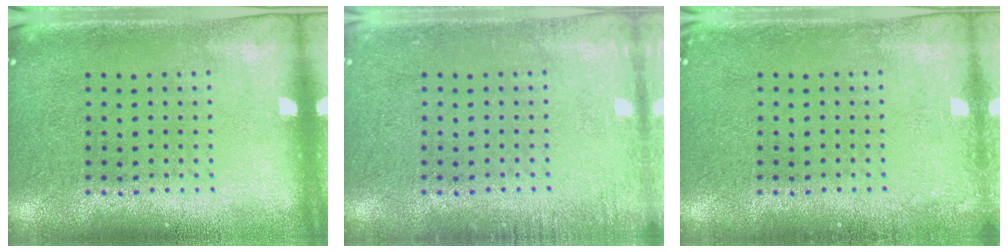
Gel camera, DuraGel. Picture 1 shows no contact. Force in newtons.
{"total": 1.5, "press": 1.4, "slide": 0.2}
{"total": 1.1, "press": 1.1, "slide": 0.1}